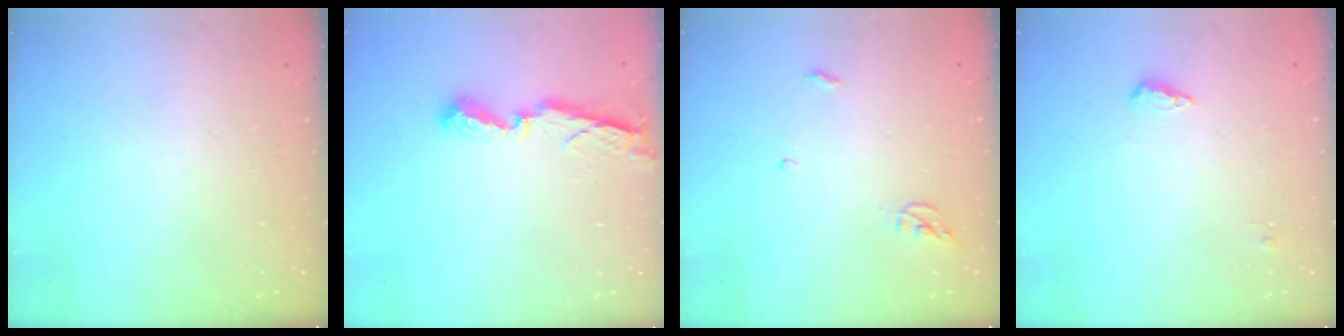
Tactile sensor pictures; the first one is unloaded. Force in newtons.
{"total": 7.8, "press": 7.8, "slide": 0.5}
{"total": 3.9, "press": 3.8, "slide": 0.3}
{"total": 5.0, "press": 4.9, "slide": 1.1}